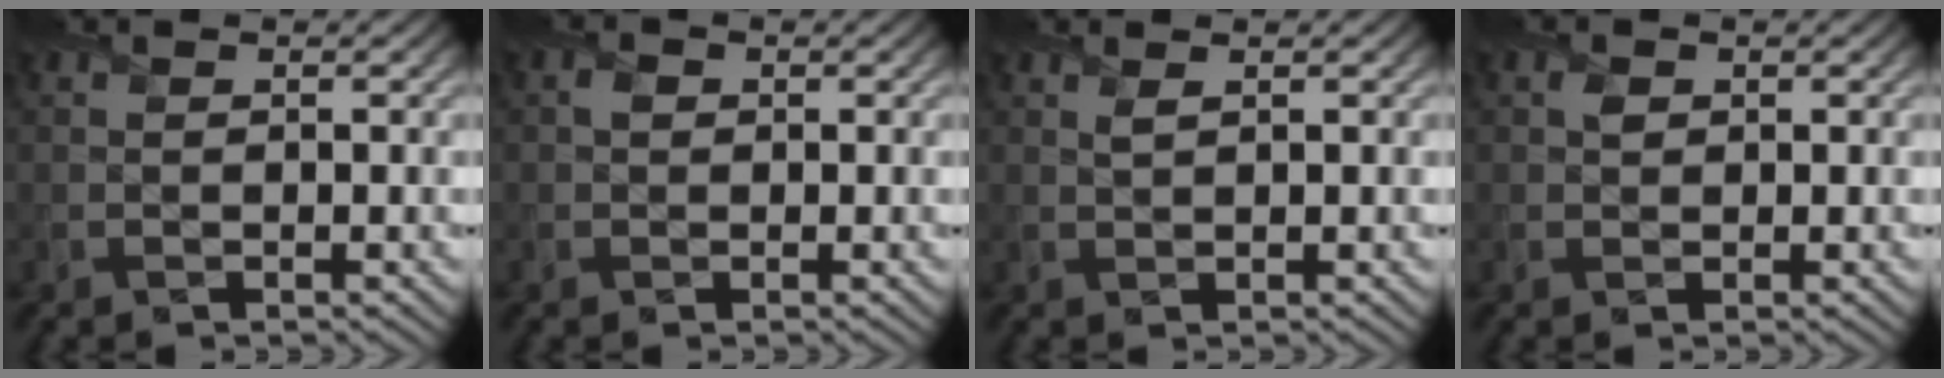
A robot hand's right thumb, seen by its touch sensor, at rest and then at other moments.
{"total": 1.1, "force": [0.0, 1.0, 0.5], "torque": [-0.012, 0.001, -0.004]}
{"total": 0.8, "force": [0.7, 0.2, 0.5], "torque": [-0.015, 0.001, 0.013]}
{"total": 0.9, "force": [0.5, 0.7, 0.4], "torque": [-0.009, 0.002, 0.005]}